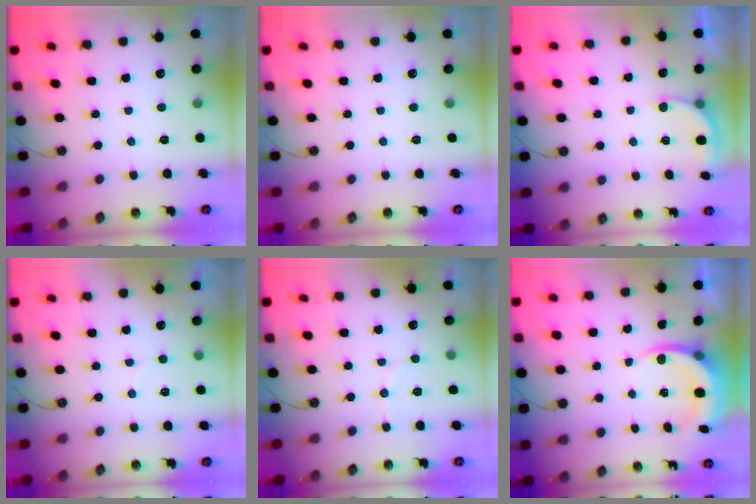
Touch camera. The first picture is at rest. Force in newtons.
{"total": 0.0}
{"total": 3.0, "press": 2.9, "slide": 0.7}
{"total": 2.9, "press": 2.6, "slide": 1.2}
{"total": 5.5, "press": 5.4, "slide": 1.0}
{"total": 6.1, "press": 5.9, "slide": 1.6}